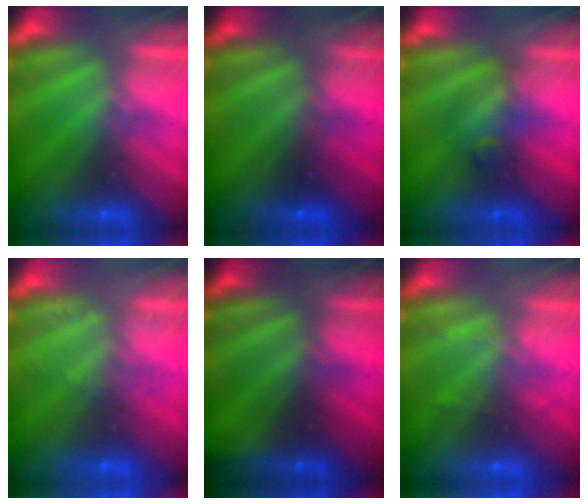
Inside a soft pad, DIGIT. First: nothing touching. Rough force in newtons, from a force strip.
{"total": 2.5}
{"total": 2.4}
{"total": 2.1}
{"total": 1.8}
{"total": 2.3}